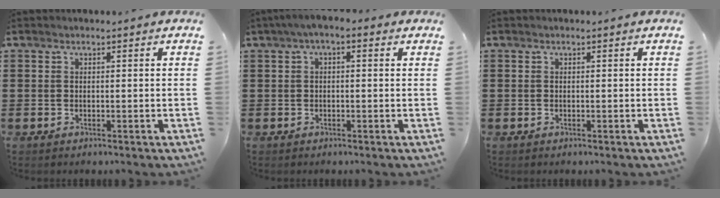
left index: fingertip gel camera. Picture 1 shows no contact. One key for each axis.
{"total": 2.0, "fx": -0.7, "fy": 0.7, "fz": 1.7, "tx": -0.030, "ty": 0.004, "tz": -0.017}
{"total": 0.0}